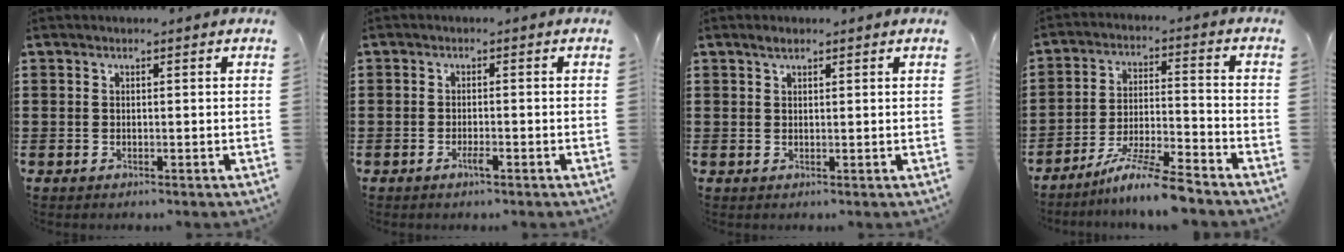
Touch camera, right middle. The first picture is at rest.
{"total": 1.6, "force": [-0.9, 0.2, 1.2], "torque": [-0.023, -0.003, -0.016]}
{"total": 1.3, "force": [1.1, 0.3, 0.6], "torque": [-0.005, -0.001, 0.018]}
{"total": 8.1, "force": [-7.1, -0.4, 3.9], "torque": [-0.078, -0.008, -0.137]}